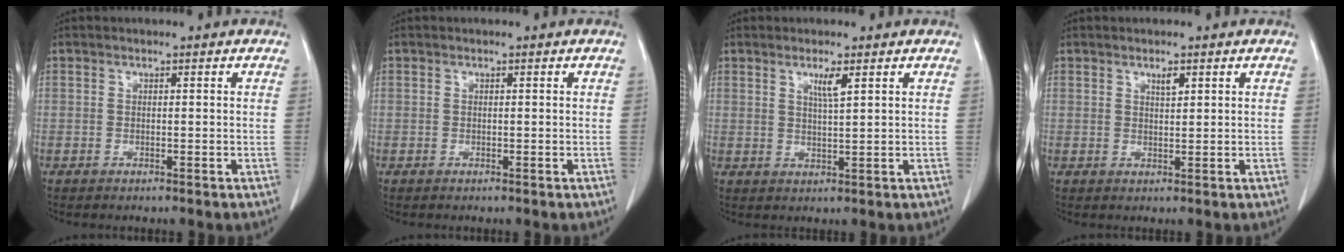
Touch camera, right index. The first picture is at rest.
{"total": 0.0}
{"total": 2.7, "force": [1.4, -0.2, 2.3], "torque": [-0.046, -0.005, 0.028]}
{"total": 1.4, "force": [0.9, 0.3, 1.1], "torque": [-0.020, -0.004, 0.017]}